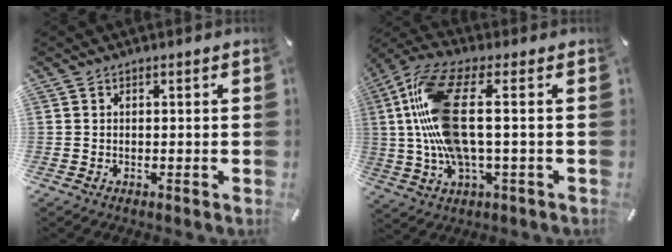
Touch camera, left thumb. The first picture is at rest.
{"total": 17.1, "force": [1.9, 6.6, 15.6], "torque": [-0.344, -0.016, 0.025]}